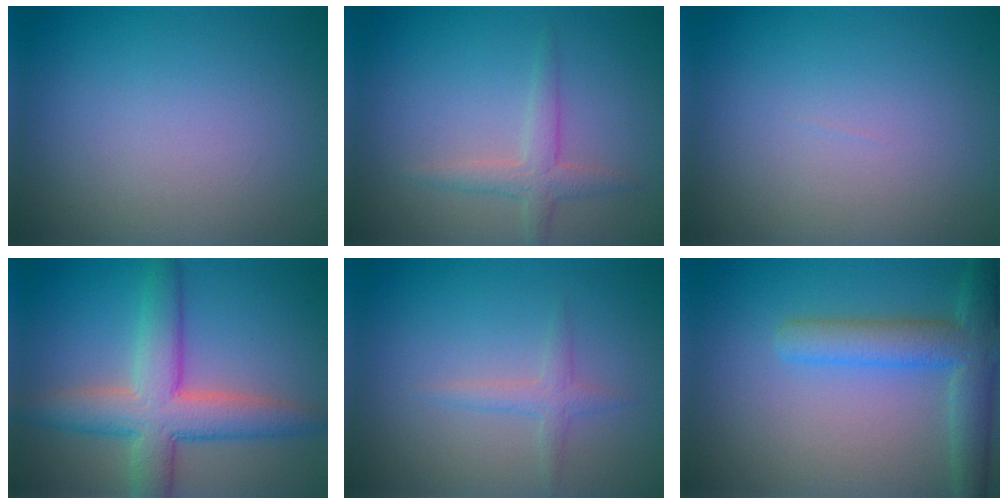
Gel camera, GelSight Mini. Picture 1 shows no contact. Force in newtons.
{"total": 2.1, "press": 2.1, "slide": 0.1}
{"total": 0.0}
{"total": 7.1, "press": 7.1, "slide": 0.2}
{"total": 1.5, "press": 1.5, "slide": 0.1}
{"total": 5.1, "press": 5.1, "slide": 0.5}